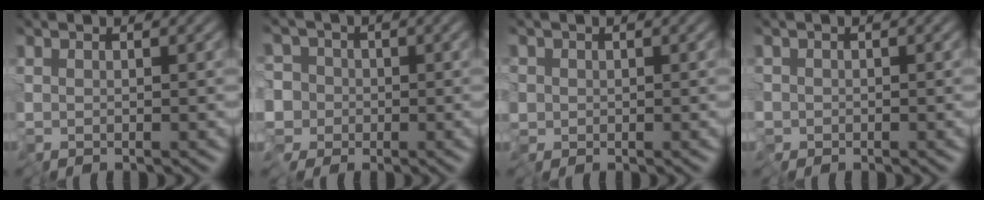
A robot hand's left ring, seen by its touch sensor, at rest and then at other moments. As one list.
[{"total": 3.7, "force": [-0.7, 3.6, 0.6], "torque": [0.001, 0.010, -0.034]}, {"total": 1.1, "force": [-0.1, 1.1, -0.1], "torque": [0.001, -0.004, -0.005]}, {"total": 0.7, "force": [-0.3, 0.6, -0.1], "torque": [0.001, -0.002, -0.007]}]